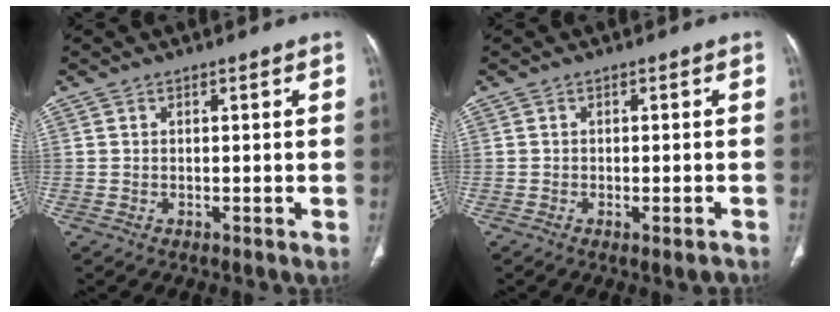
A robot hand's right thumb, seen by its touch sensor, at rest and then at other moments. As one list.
[{"total": 2.2, "force": [-1.2, 0.7, 1.8], "torque": [-0.025, 0.006, -0.011]}]